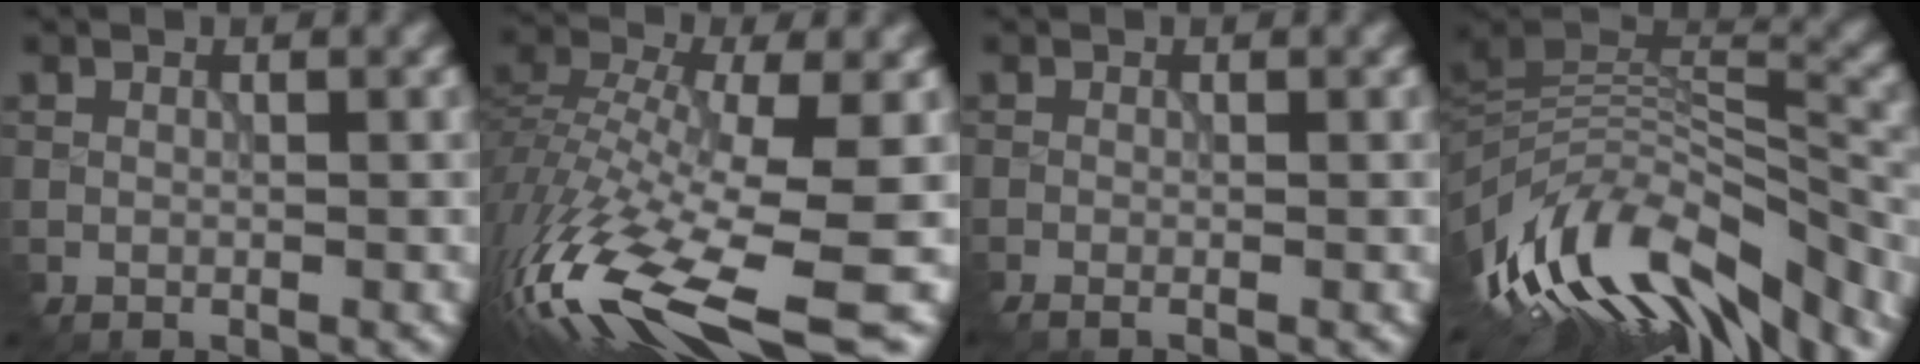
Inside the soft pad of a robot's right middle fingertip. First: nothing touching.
{"total": 14.3, "force": [-6.5, 5.2, 11.7], "torque": [-0.266, -0.009, -0.099]}
{"total": 1.6, "force": [-0.5, 0.8, 1.3], "torque": [-0.004, 0.005, -0.012]}
{"total": 11.8, "force": [-4.9, 5.2, 9.4], "torque": [-0.185, 0.016, -0.085]}